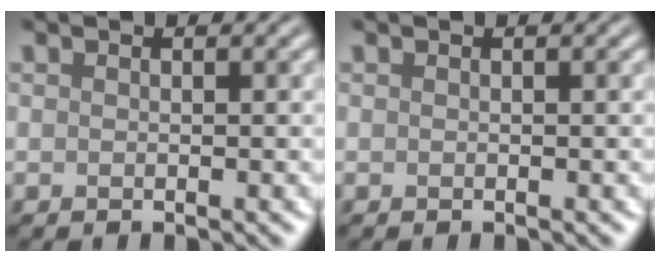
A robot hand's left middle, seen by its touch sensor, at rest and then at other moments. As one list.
[{"total": 0.0}]